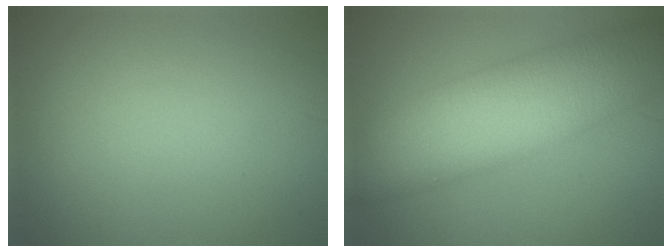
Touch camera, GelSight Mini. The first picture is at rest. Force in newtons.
{"total": 10.6, "press": 10.6, "slide": 0.5}